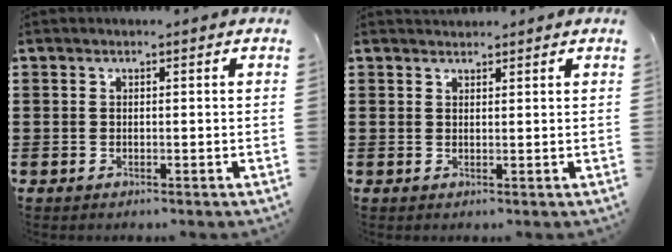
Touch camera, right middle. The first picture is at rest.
{"total": 1.2, "force": [1.2, 0.2, -0.1], "torque": [0.000, 0.000, 0.023]}